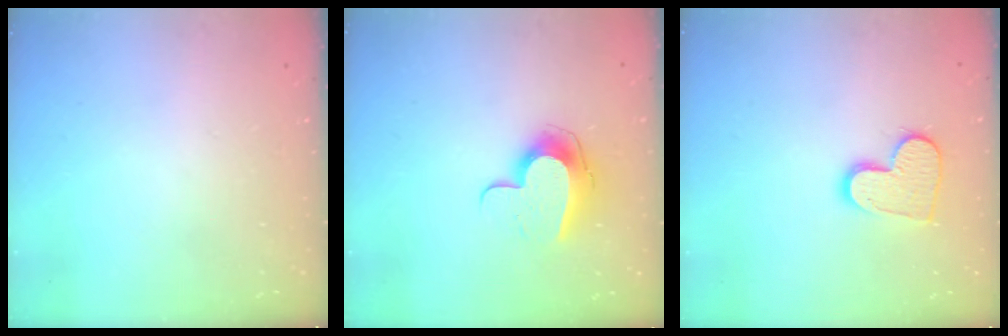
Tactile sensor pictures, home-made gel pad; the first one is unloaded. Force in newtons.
{"total": 10.7, "press": 10.6, "slide": 0.7}
{"total": 12.0, "press": 11.9, "slide": 0.8}